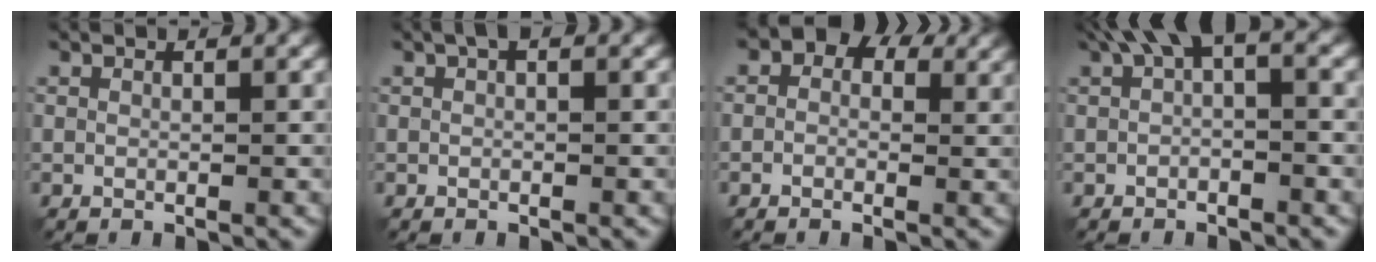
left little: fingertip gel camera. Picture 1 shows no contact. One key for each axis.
{"total": 1.3, "fx": 0.3, "fy": 0.7, "fz": 1.0, "tx": -0.017, "ty": 0.002, "tz": 0.008}
{"total": 6.6, "fx": 2.5, "fy": 5.0, "fz": 3.4, "tx": -0.035, "ty": 0.023, "tz": 0.001}
{"total": 5.2, "fx": 1.6, "fy": 2.4, "fz": 4.4, "tx": -0.073, "ty": 0.020, "tz": 0.024}